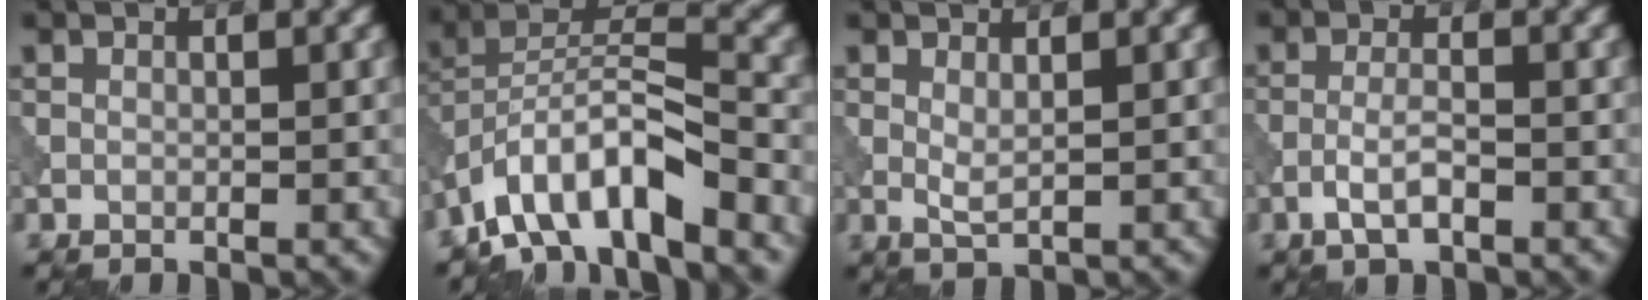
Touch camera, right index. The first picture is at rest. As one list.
[{"total": 8.8, "force": [-6.1, 2.5, 5.8], "torque": [-0.094, 0.008, -0.124]}, {"total": 1.4, "force": [0.5, 0.3, 1.3], "torque": [-0.030, -0.002, 0.012]}, {"total": 2.5, "force": [-1.3, 0.6, 2.1], "torque": [-0.044, 0.006, -0.030]}]